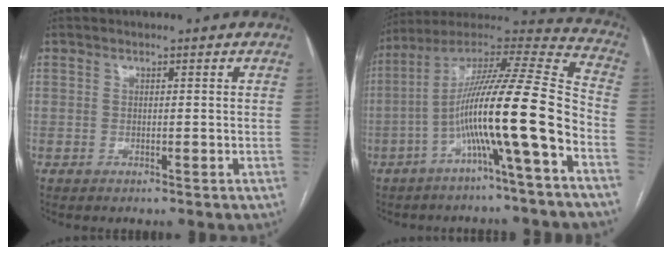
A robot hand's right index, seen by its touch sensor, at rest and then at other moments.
{"total": 18.0, "force": [-6.2, -0.4, 16.9], "torque": [-0.291, 0.014, -0.115]}